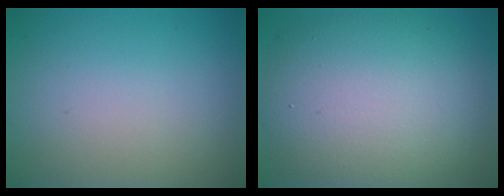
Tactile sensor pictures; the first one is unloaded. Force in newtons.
{"total": 11.1, "press": 11.1, "slide": 0.5}